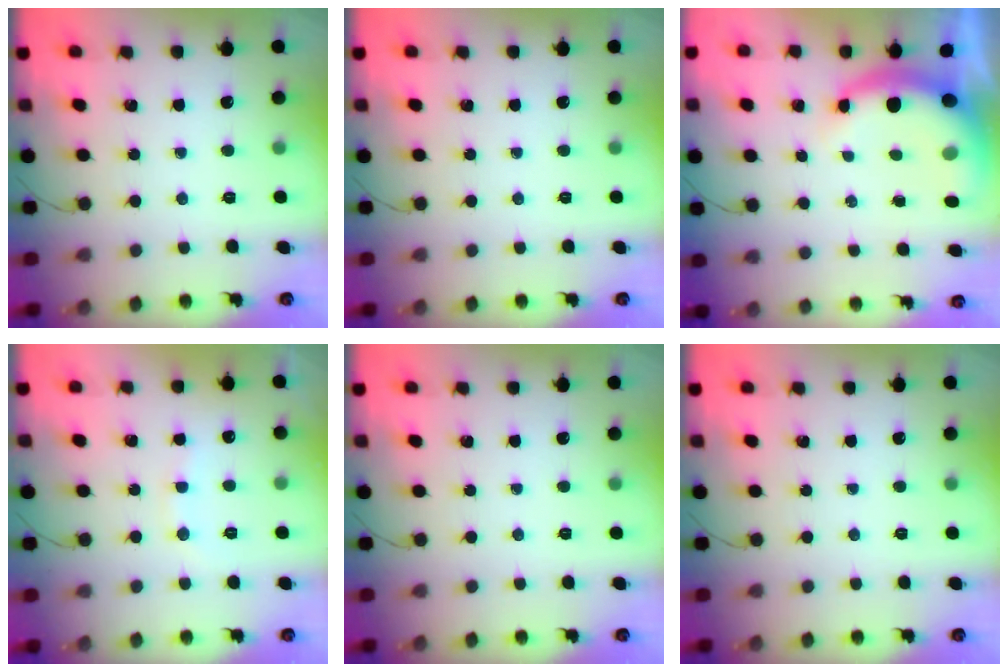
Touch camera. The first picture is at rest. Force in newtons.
{"total": 0.0}
{"total": 8.9, "press": 8.7, "slide": 1.8}
{"total": 7.6, "press": 7.4, "slide": 1.5}
{"total": 0.0}
{"total": 0.0}